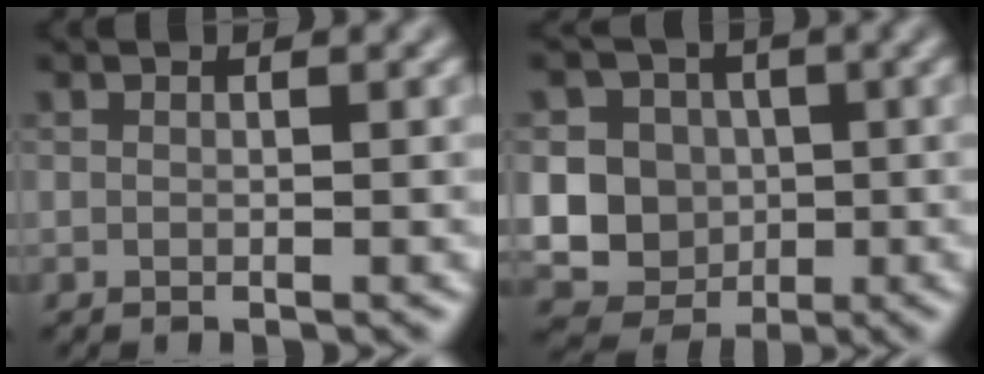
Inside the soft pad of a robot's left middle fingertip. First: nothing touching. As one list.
[{"total": 12.0, "force": [0.2, 11.5, 3.6], "torque": [-0.084, 0.016, -0.005]}]